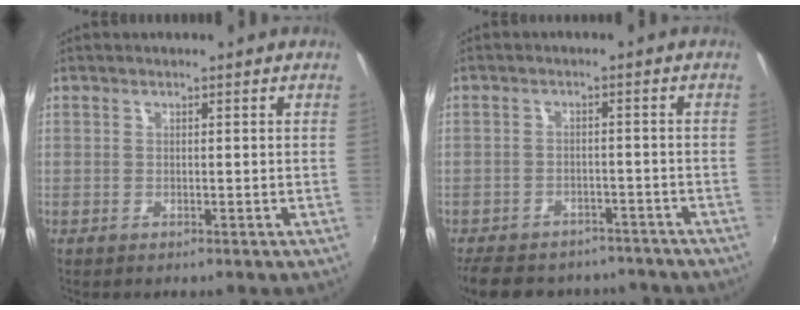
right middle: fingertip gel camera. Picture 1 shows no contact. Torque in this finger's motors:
{"motor_torque": [1.07, -1.06, 0.18, 0.03]}